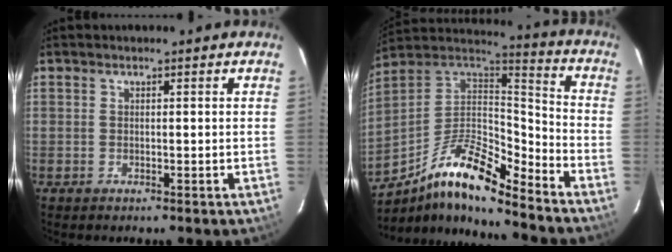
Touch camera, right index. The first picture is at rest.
{"total": 16.3, "force": [-11.0, 3.7, 11.5], "torque": [-0.217, 0.000, -0.212]}